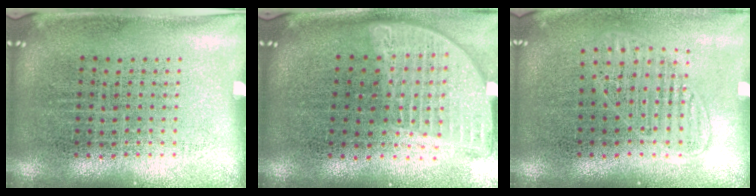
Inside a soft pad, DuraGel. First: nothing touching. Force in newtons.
{"total": 1.9, "press": 1.6, "slide": 1.1}
{"total": 1.2, "press": 1.1, "slide": 0.5}